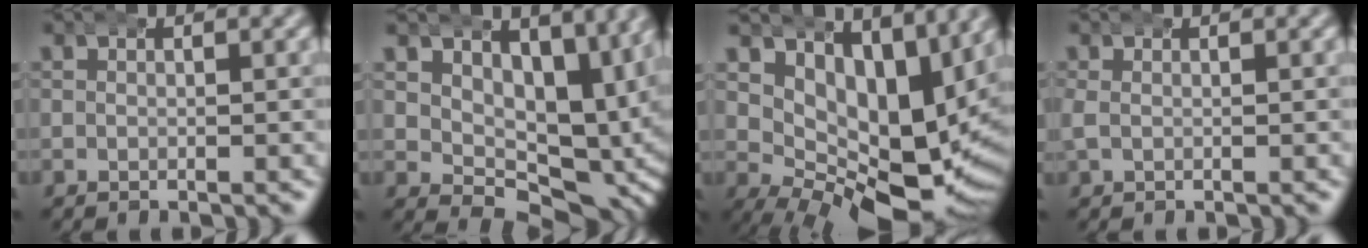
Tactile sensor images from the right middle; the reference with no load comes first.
{"total": 7.8, "force": [3.5, 4.5, 5.3], "torque": [-0.051, -0.015, 0.062]}
{"total": 11.7, "force": [2.6, 6.1, 9.6], "torque": [-0.145, -0.033, 0.060]}
{"total": 0.8, "force": [-0.1, 0.7, 0.5], "torque": [-0.022, -0.003, 0.001]}